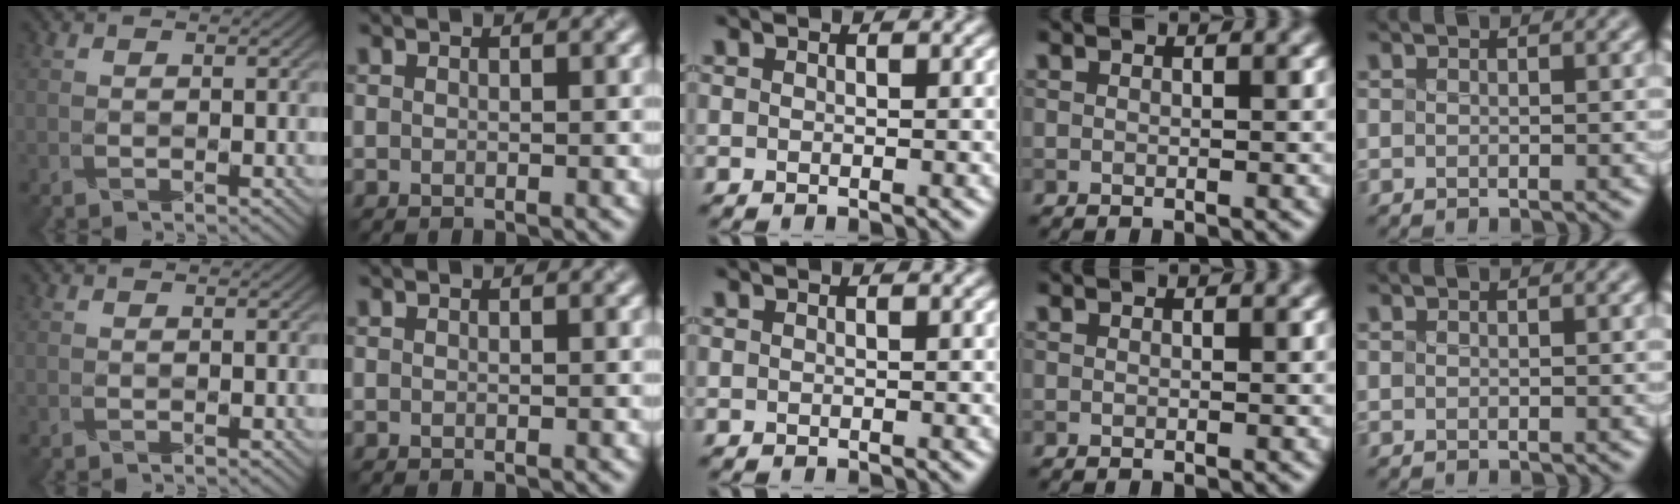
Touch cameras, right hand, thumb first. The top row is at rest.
{}